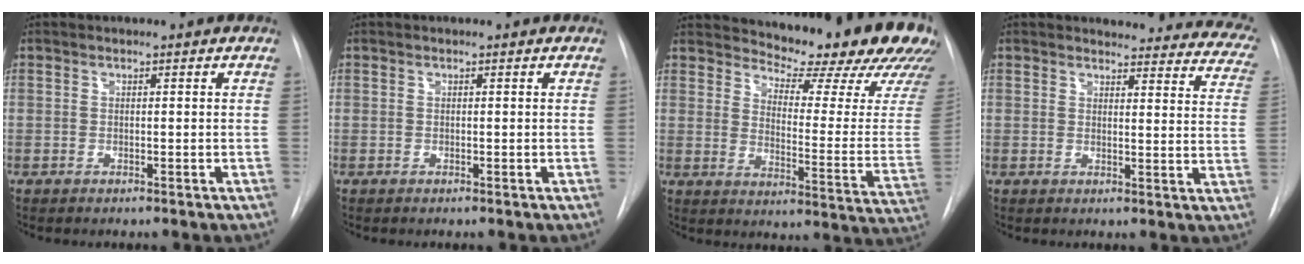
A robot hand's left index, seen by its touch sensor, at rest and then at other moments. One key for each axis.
{"total": 0.0}
{"total": 23.3, "fx": 20.6, "fy": 3.6, "fz": 10.1, "tx": -0.148, "ty": -0.110, "tz": 0.242}
{"total": 20.3, "fx": 19.2, "fy": 5.0, "fz": 4.4, "tx": -0.029, "ty": -0.081, "tz": 0.186}